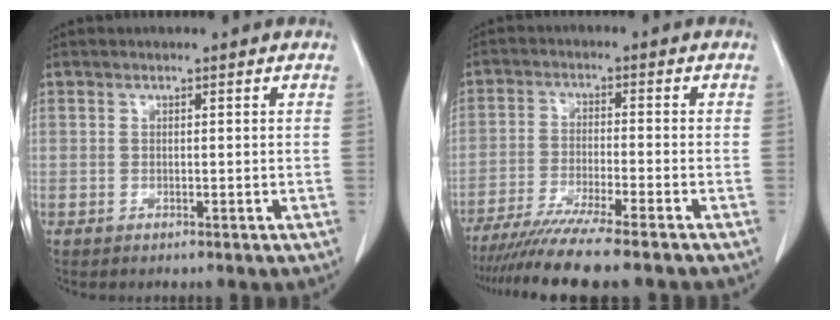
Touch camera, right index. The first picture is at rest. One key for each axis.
{"total": 12.2, "fx": -10.2, "fy": -0.6, "fz": 6.6, "tx": -0.089, "ty": -0.033, "tz": -0.161}